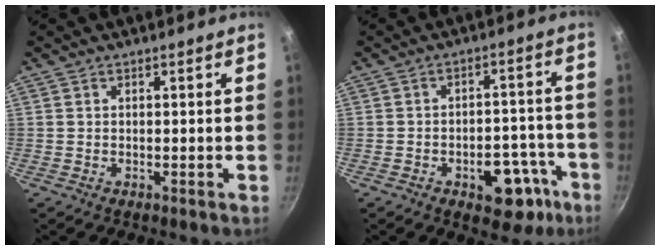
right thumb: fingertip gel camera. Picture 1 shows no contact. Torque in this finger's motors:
{"motor_torque": [1.08, 0.77, 0.86, -0.36, 0.01]}